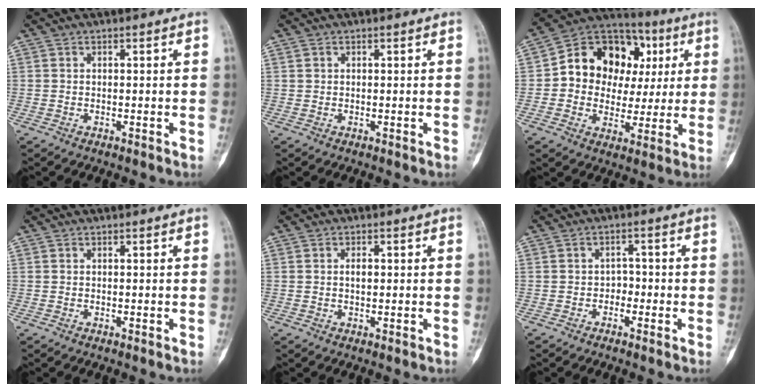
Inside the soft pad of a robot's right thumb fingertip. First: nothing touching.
{"total": 0.6, "force": [0.2, 0.5, 0.1], "torque": [0.003, 0.003, 0.005]}
{"total": 18.0, "force": [3.1, 14.4, 10.3], "torque": [-0.100, 0.034, 0.053]}
{"total": 0.0}
{"total": 1.4, "force": [0.1, 0.8, 1.1], "torque": [-0.016, 0.002, 0.003]}
{"total": 2.2, "force": [-1.1, 1.7, 0.8], "torque": [0.011, 0.017, -0.023]}